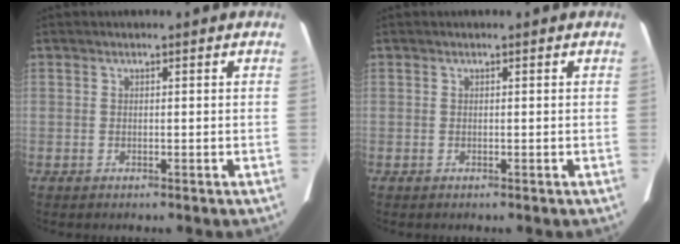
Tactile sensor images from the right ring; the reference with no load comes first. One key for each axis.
{"total": 0.0}